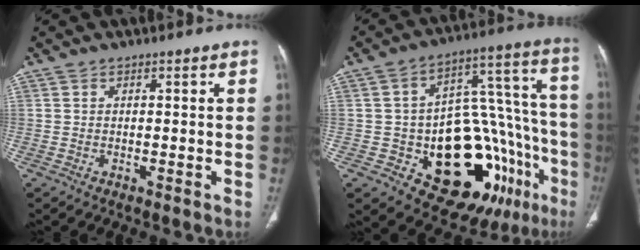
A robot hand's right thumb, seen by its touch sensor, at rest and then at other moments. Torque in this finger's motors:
{"motor_torque": [1.88, 1.00, 1.08, -1.39, 0.03]}